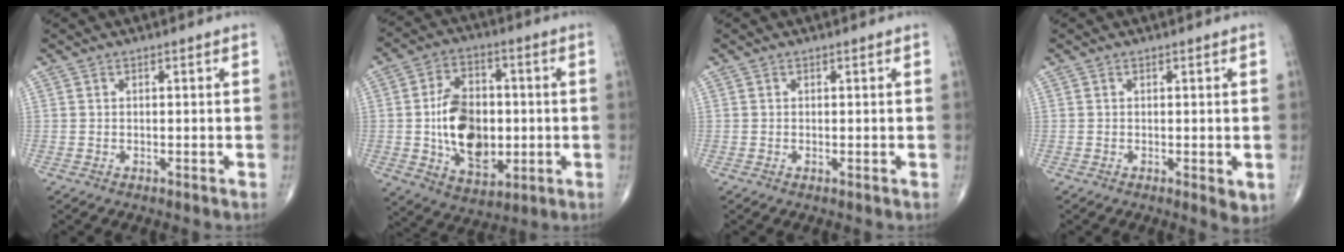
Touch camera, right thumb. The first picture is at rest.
{"total": 15.7, "force": [-0.9, 10.3, 11.7], "torque": [-0.167, 0.006, -0.005]}
{"total": 0.0}
{"total": 2.5, "force": [-0.3, 0.9, 2.4], "torque": [-0.030, -0.008, -0.004]}